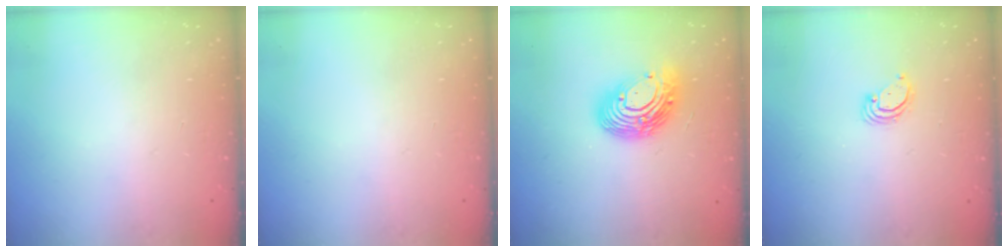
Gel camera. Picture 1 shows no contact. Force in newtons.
{"total": 0.0}
{"total": 14.5, "press": 14.4, "slide": 1.3}
{"total": 2.9, "press": 2.9, "slide": 0.3}